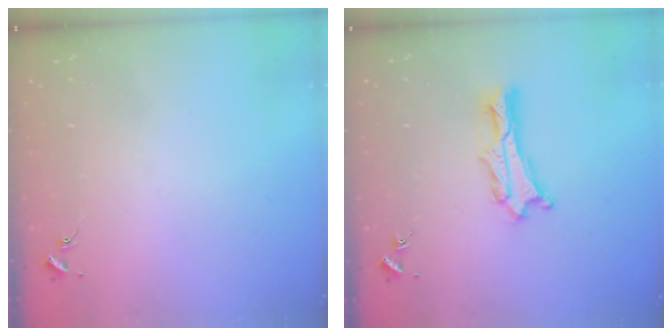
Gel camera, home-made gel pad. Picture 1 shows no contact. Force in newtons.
{"total": 2.0, "press": 2.0, "slide": 0.2}